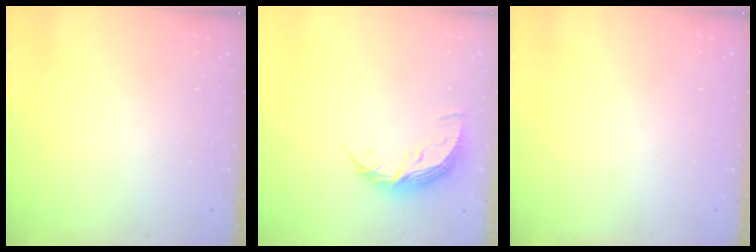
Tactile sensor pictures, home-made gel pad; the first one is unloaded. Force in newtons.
{"total": 8.7, "press": 8.7, "slide": 0.4}
{"total": 0.0}